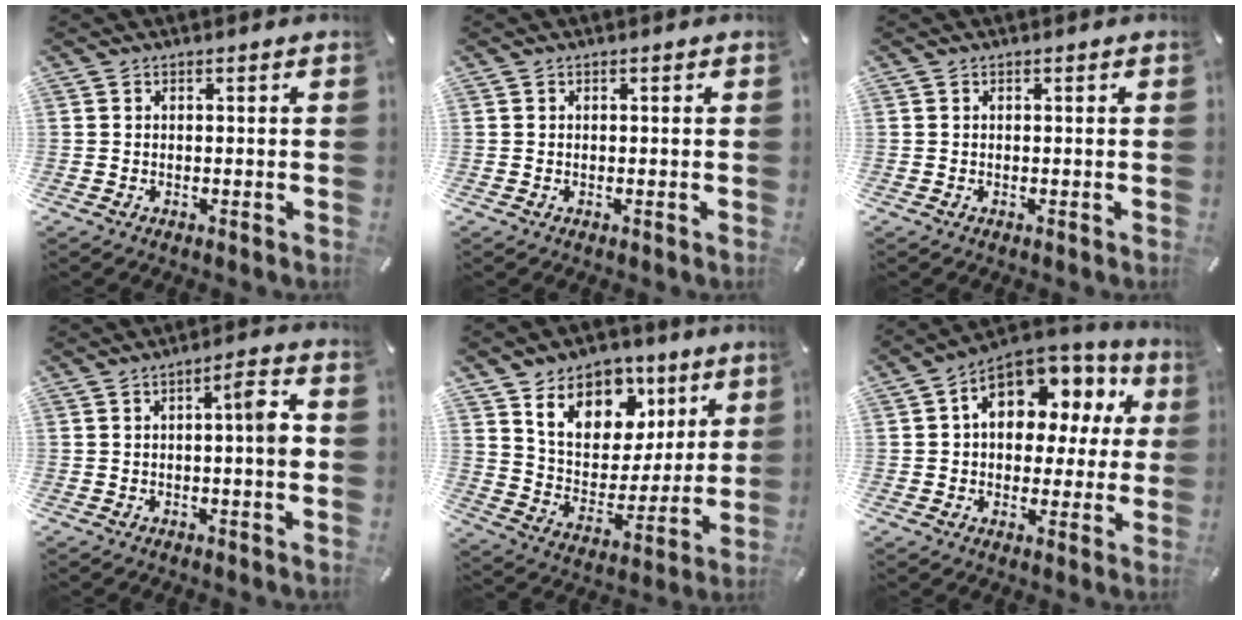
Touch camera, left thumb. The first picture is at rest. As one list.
[{"total": 0.0}, {"total": 0.0}, {"total": 6.2, "force": [-0.1, 0.9, 6.2], "torque": [-0.093, 0.004, -0.010]}, {"total": 13.6, "force": [7.7, 10.3, 4.4], "torque": [-0.074, -0.051, 0.144]}, {"total": 12.8, "force": [4.3, 8.7, 8.3], "torque": [-0.129, -0.019, 0.077]}]